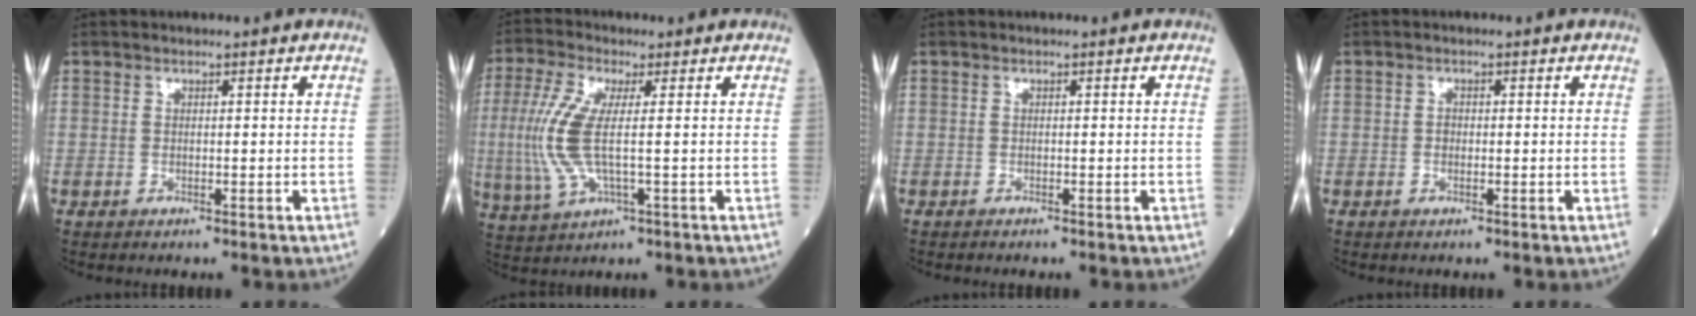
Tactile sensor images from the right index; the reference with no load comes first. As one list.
[{"total": 9.6, "force": [0.1, 2.4, 9.3], "torque": [-0.232, -0.004, 0.000]}, {"total": 0.0}, {"total": 1.0, "force": [-0.1, 0.7, 0.7], "torque": [-0.015, 0.001, -0.002]}]